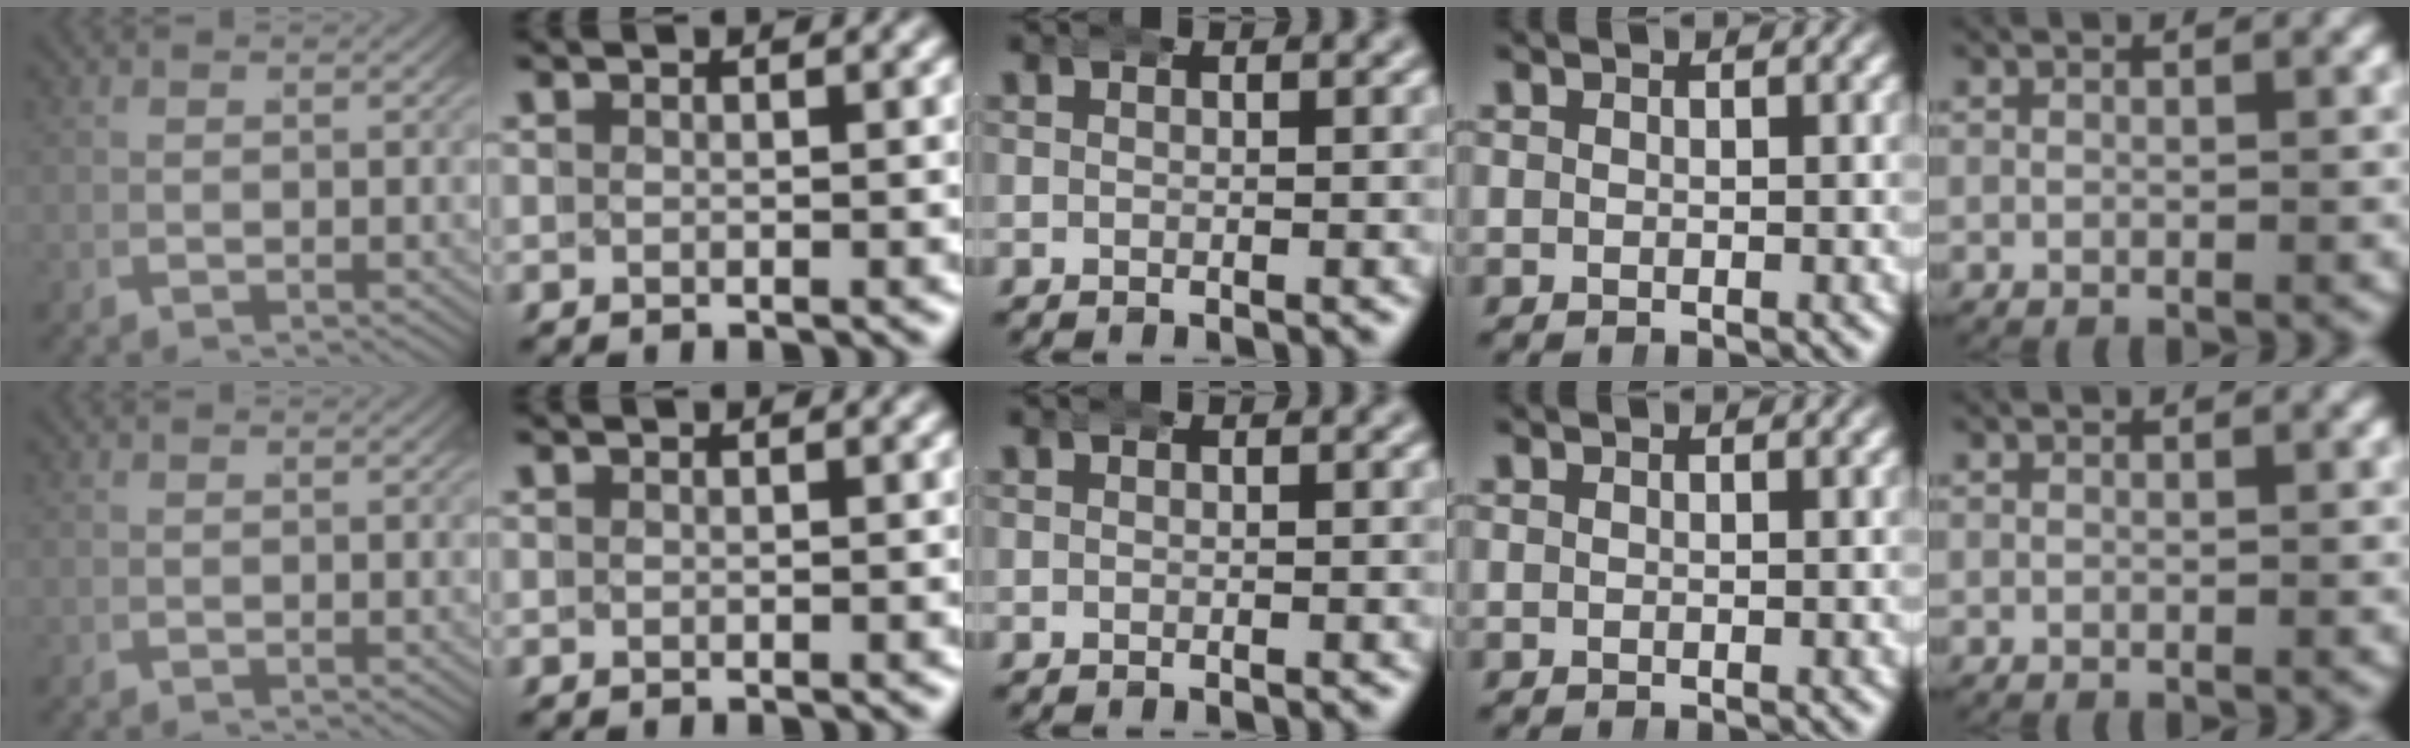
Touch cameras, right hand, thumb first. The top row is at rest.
{}